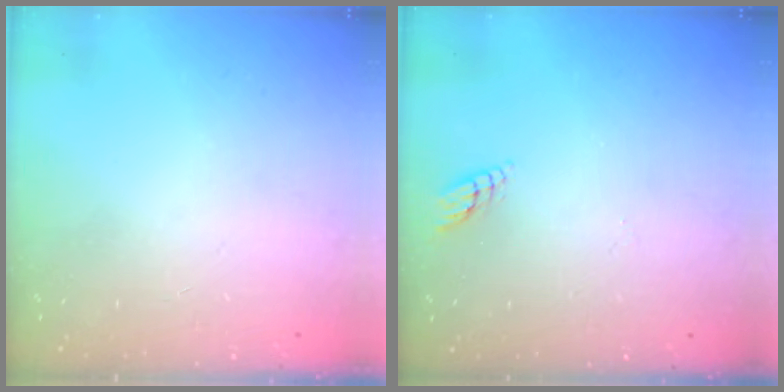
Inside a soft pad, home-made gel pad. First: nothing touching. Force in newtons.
{"total": 3.4, "press": 3.3, "slide": 0.3}